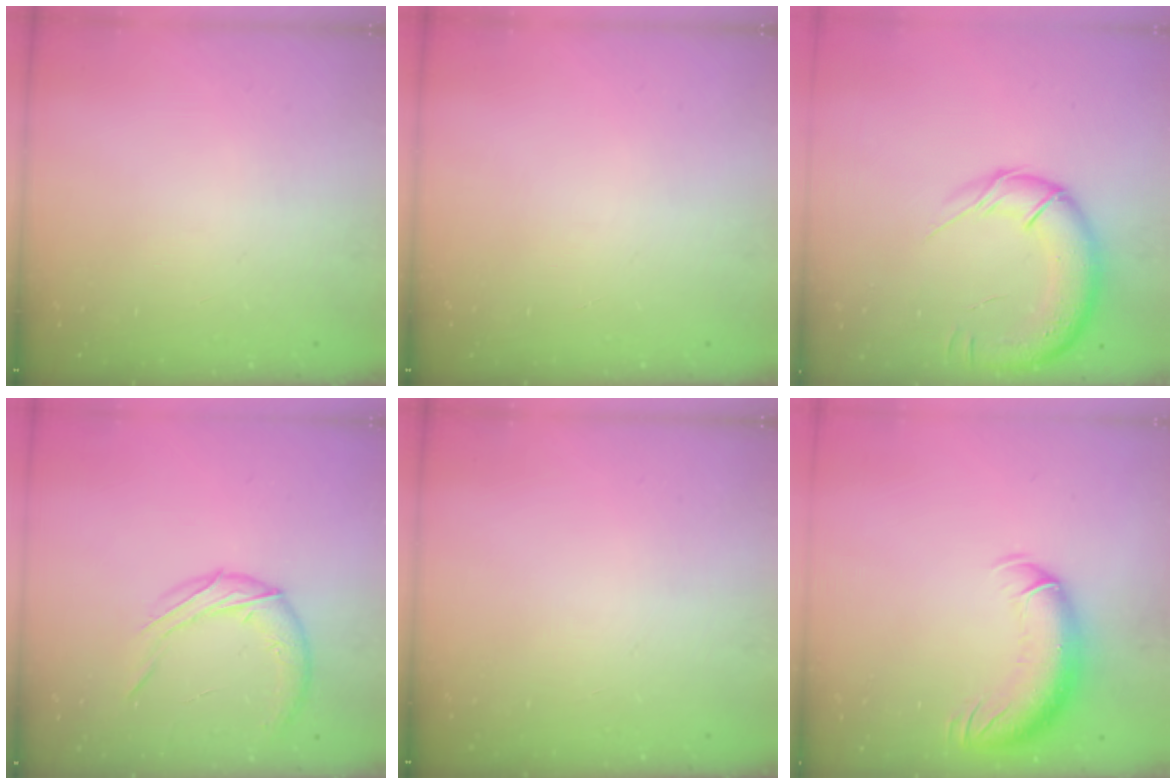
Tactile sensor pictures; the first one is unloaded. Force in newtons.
{"total": 0.0}
{"total": 15.8, "press": 15.3, "slide": 4.0}
{"total": 10.8, "press": 10.8, "slide": 0.4}
{"total": 0.0}
{"total": 13.5, "press": 13.2, "slide": 2.9}